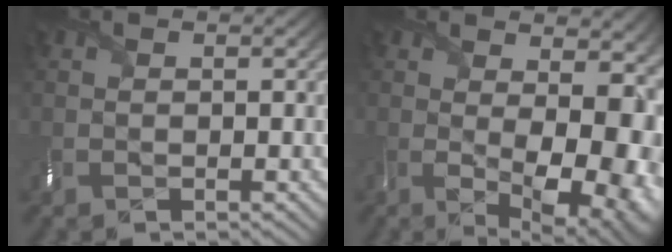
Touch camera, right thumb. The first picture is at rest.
{"total": 15.2, "force": [-0.4, 8.3, 12.7], "torque": [-0.148, -0.023, 0.031]}